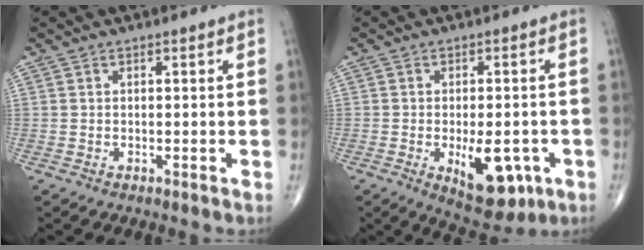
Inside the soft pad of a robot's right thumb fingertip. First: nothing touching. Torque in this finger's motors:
{"motor_torque": [1.69, 1.26, 1.18, 0.14, 0.24]}